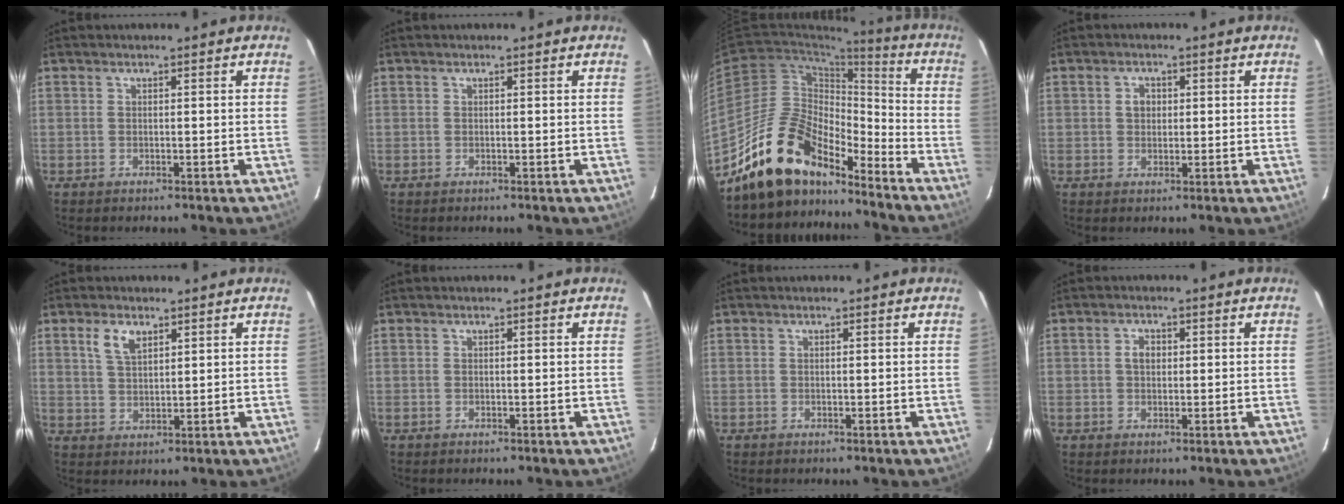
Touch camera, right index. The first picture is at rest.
{"total": 0.0}
{"total": 17.1, "force": [-14.5, 6.6, 6.4], "torque": [-0.125, 0.025, -0.250]}
{"total": 2.3, "force": [0.5, 2.0, 1.1], "torque": [-0.017, 0.007, 0.007]}
{"total": 4.6, "force": [2.6, 2.4, 3.1], "torque": [-0.059, 0.006, 0.052]}
{"total": 0.0}
{"total": 0.0}
{"total": 2.3, "force": [0.4, 1.7, 1.5], "torque": [-0.027, 0.007, 0.006]}